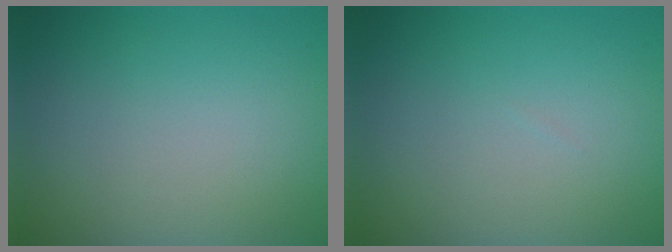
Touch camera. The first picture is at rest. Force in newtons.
{"total": 0.0}